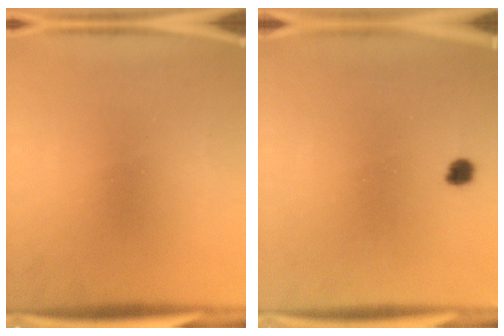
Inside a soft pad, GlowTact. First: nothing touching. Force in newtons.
{"total": 1.8}